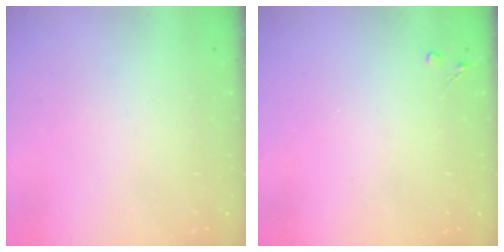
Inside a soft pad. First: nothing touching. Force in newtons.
{"total": 2.6, "press": 2.5, "slide": 0.4}